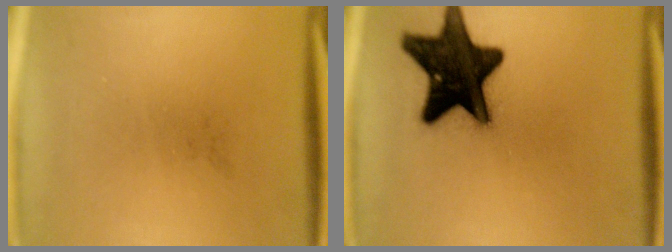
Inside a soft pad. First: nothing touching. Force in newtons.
{"total": 18.6}